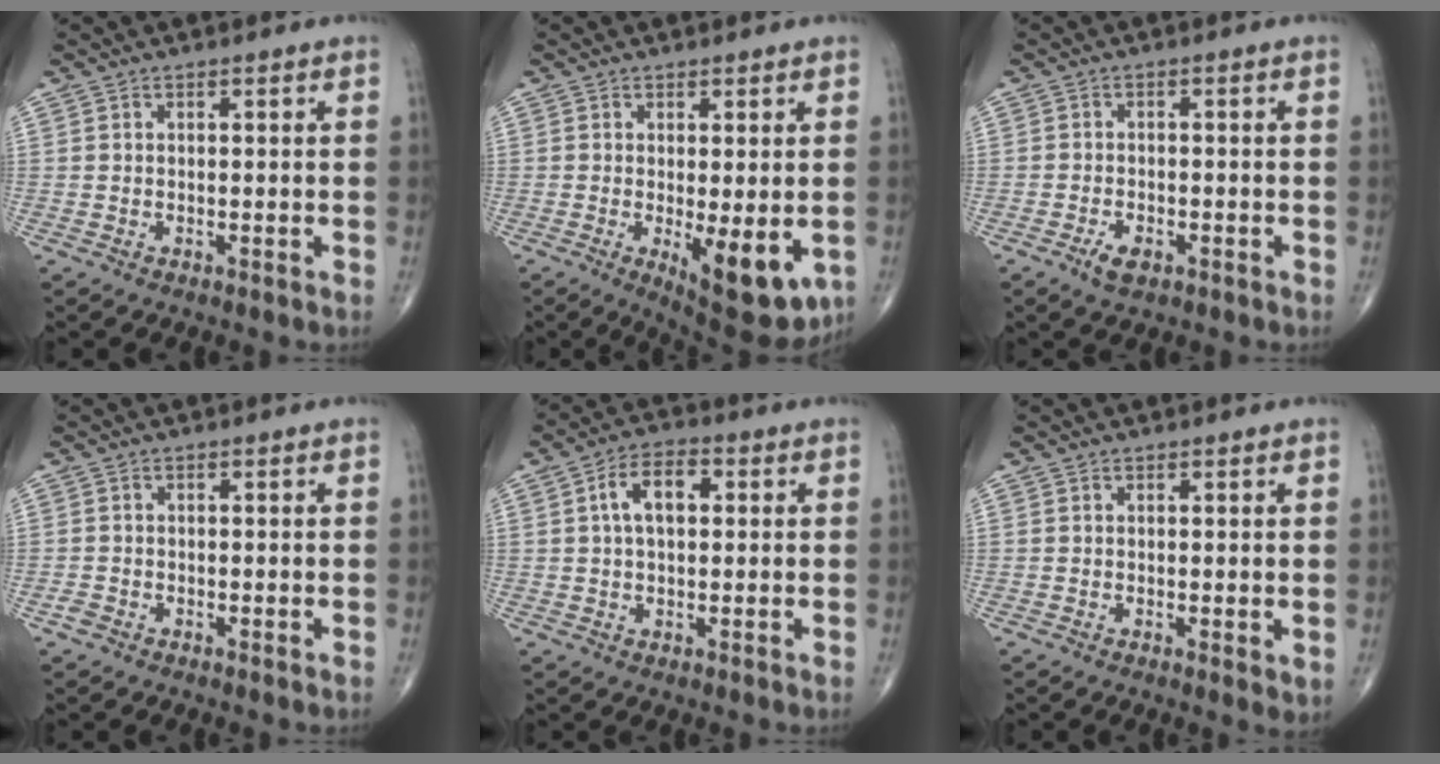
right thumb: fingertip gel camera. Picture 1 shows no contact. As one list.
[{"total": 11.4, "force": [-2.8, 4.2, 10.2], "torque": [-0.129, -0.024, -0.027]}, {"total": 3.1, "force": [-1.8, 1.6, 2.0], "torque": [-0.035, 0.002, -0.030]}, {"total": 1.3, "force": [-0.7, 0.8, 0.7], "torque": [-0.009, -0.001, -0.017]}, {"total": 7.5, "force": [1.5, 4.3, 5.9], "torque": [-0.095, 0.016, 0.022]}, {"total": 2.0, "force": [0.2, 0.7, 1.8], "torque": [-0.030, -0.010, 0.003]}]